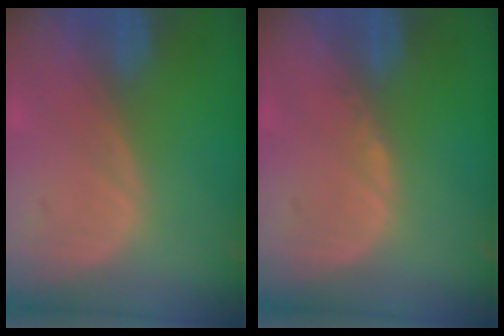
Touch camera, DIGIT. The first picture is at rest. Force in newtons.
{"total": 0.6, "press": 0.5, "slide": 0.4}